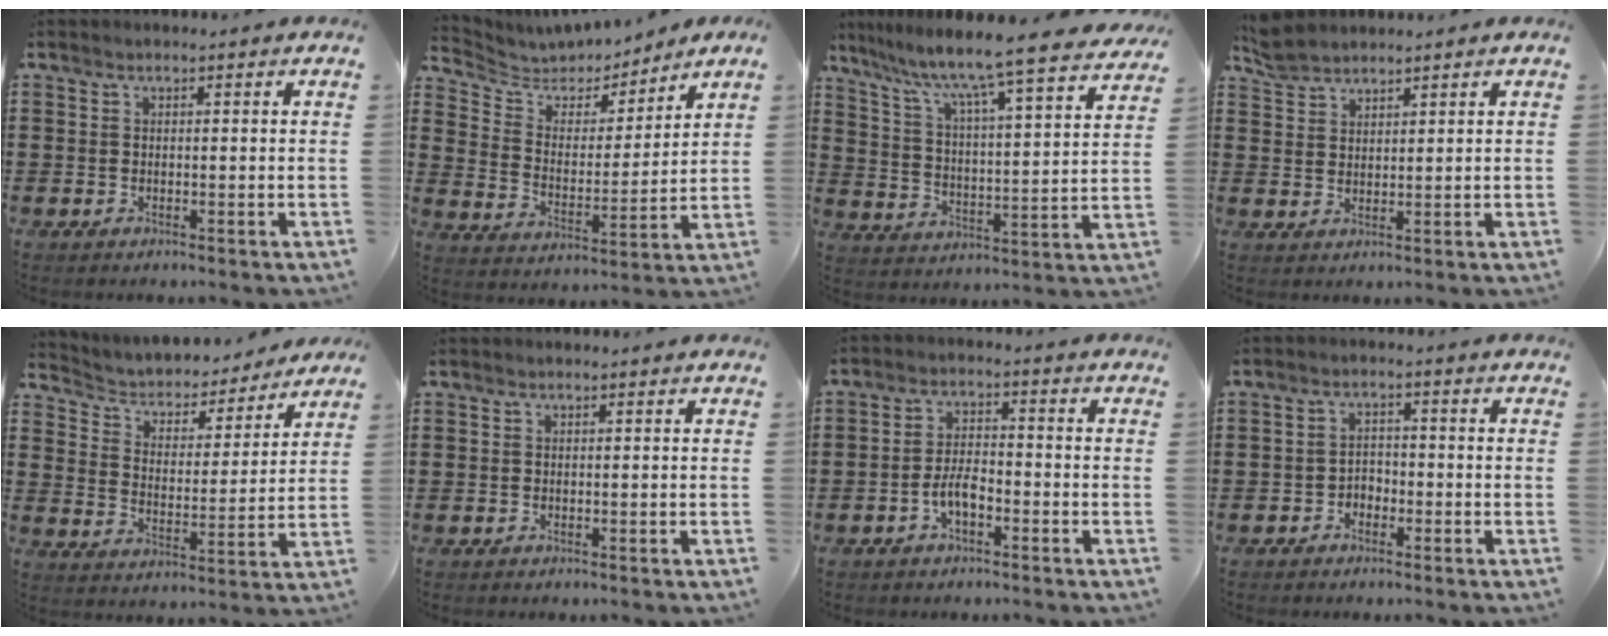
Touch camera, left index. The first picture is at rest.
{"total": 5.8, "force": [5.2, 2.3, 0.9], "torque": [-0.050, -0.031, 0.089]}
{"total": 7.2, "force": [6.1, -0.9, 3.7], "torque": [-0.097, -0.059, 0.092]}
{"total": 3.3, "force": [3.1, 1.1, 0.7], "torque": [-0.023, -0.002, 0.059]}
{"total": 3.5, "force": [3.2, 1.3, 0.5], "torque": [-0.033, -0.025, 0.047]}
{"total": 0.0}
{"total": 4.3, "force": [-2.1, 1.6, 3.3], "torque": [-0.079, 0.001, -0.046]}
{"total": 2.1, "force": [-1.7, 1.0, 0.5], "torque": [-0.016, 0.003, -0.038]}